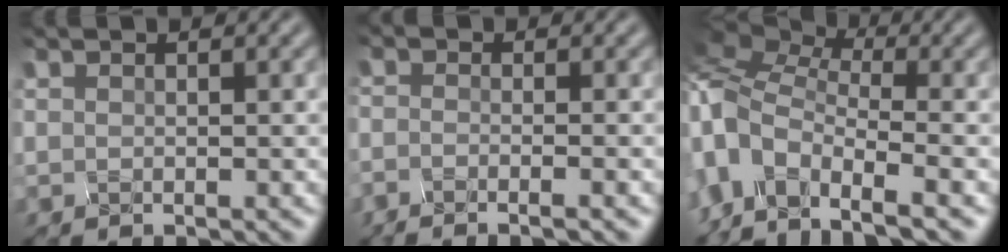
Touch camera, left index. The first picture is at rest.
{"total": 1.8, "force": [-1.8, 0.1, 0.3], "torque": [0.002, -0.007, -0.034]}
{"total": 7.0, "force": [-3.8, 3.5, 4.7], "torque": [-0.106, -0.002, -0.082]}